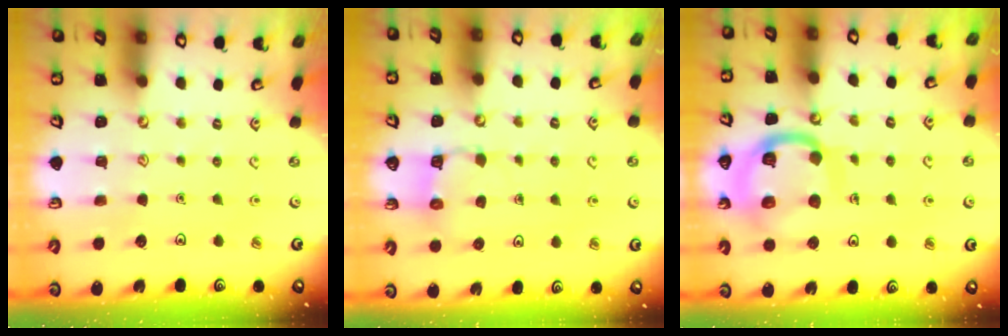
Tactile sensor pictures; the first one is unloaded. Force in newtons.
{"total": 6.3, "press": 6.2, "slide": 0.4}
{"total": 14.5, "press": 14.4, "slide": 1.6}